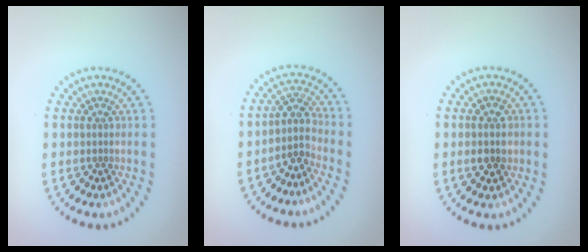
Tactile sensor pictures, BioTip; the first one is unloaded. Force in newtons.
{"total": 2.4, "press": 1.8, "slide": 1.5}
{"total": 2.8, "press": 2.8, "slide": 0.1}